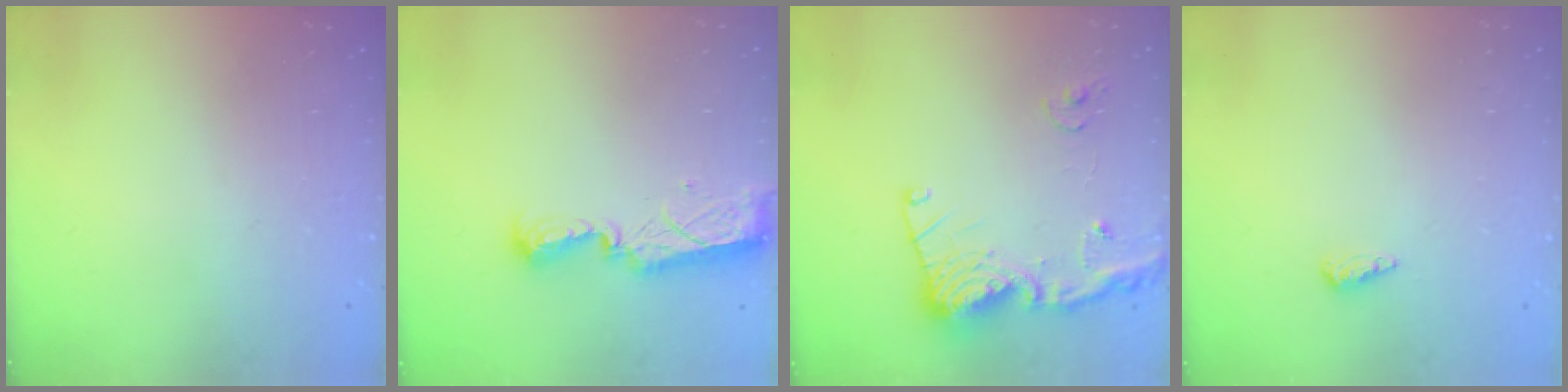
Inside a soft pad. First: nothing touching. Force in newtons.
{"total": 7.9, "press": 7.9, "slide": 0.9}
{"total": 15.8, "press": 15.7, "slide": 1.8}
{"total": 6.1, "press": 6.0, "slide": 1.0}